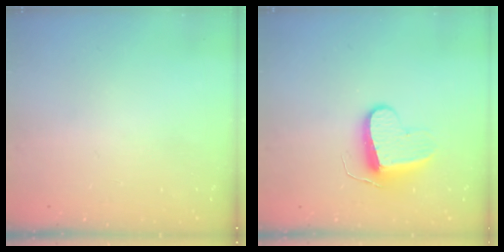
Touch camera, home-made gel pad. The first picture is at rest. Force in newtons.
{"total": 9.2, "press": 9.2, "slide": 0.4}